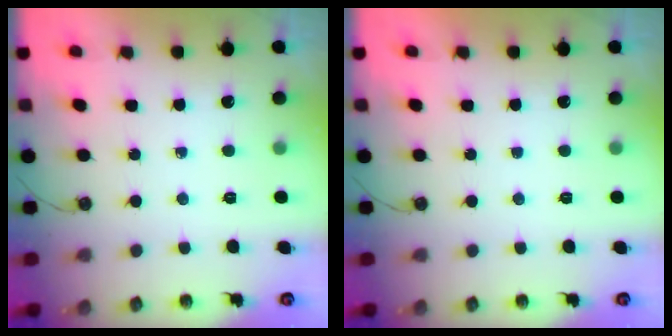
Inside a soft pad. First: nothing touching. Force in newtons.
{"total": 0.0}